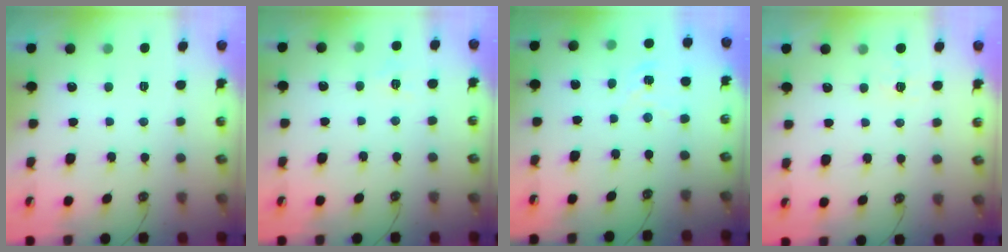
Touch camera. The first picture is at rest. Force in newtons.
{"total": 7.0, "press": 7.0, "slide": 0.7}
{"total": 1.9, "press": 1.9, "slide": 0.2}
{"total": 3.3, "press": 3.2, "slide": 0.6}